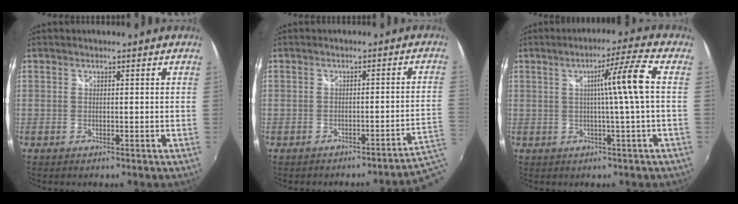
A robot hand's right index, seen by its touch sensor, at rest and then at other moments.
{"total": 3.7, "force": [-2.8, -0.9, 2.3], "torque": [-0.026, -0.007, -0.035]}
{"total": 7.7, "force": [0.5, -1.8, 7.5], "torque": [-0.112, 0.010, 0.010]}